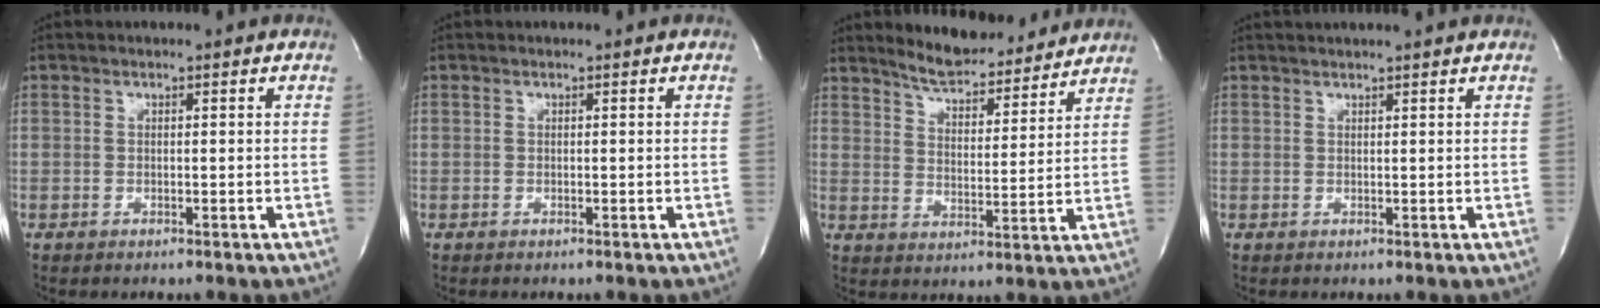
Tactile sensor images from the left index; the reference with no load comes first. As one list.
[{"total": 0.0}, {"total": 11.3, "force": [10.6, 2.4, 3.2], "torque": [-0.046, -0.005, 0.157]}, {"total": 5.6, "force": [5.1, 0.0, 2.3], "torque": [-0.033, 0.025, 0.064]}]